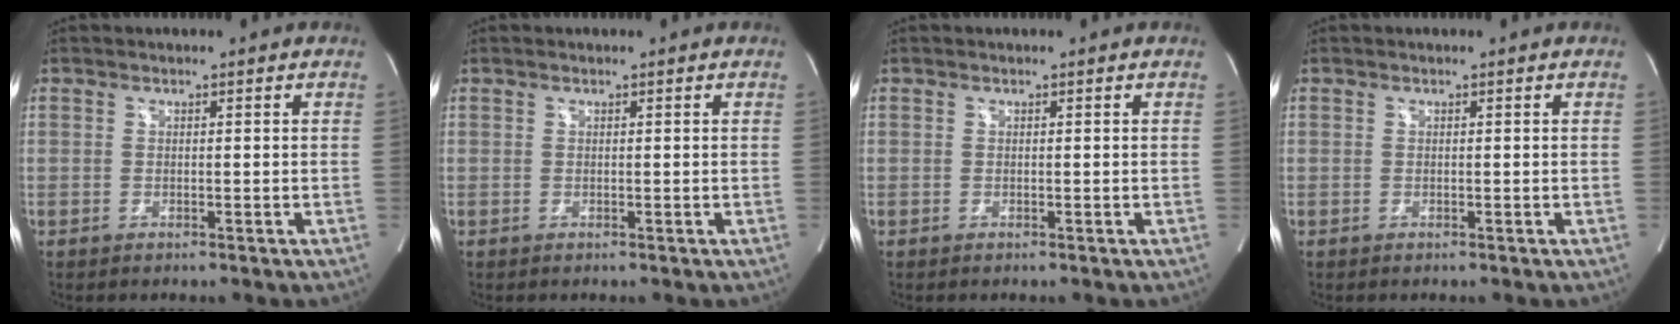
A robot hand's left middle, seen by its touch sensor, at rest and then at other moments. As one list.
[{"total": 0.0}, {"total": 0.0}, {"total": 0.0}]